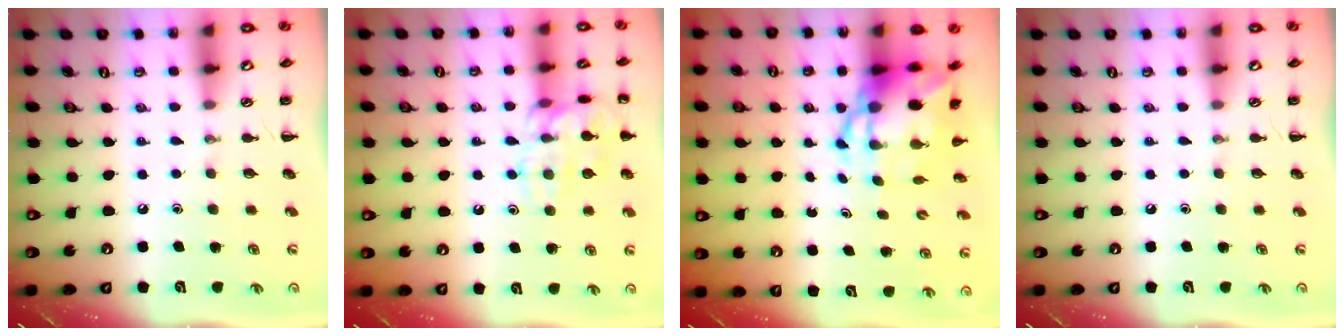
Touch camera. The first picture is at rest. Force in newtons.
{"total": 14.7, "press": 14.7, "slide": 0.4}
{"total": 8.9, "press": 8.6, "slide": 2.3}
{"total": 0.0}